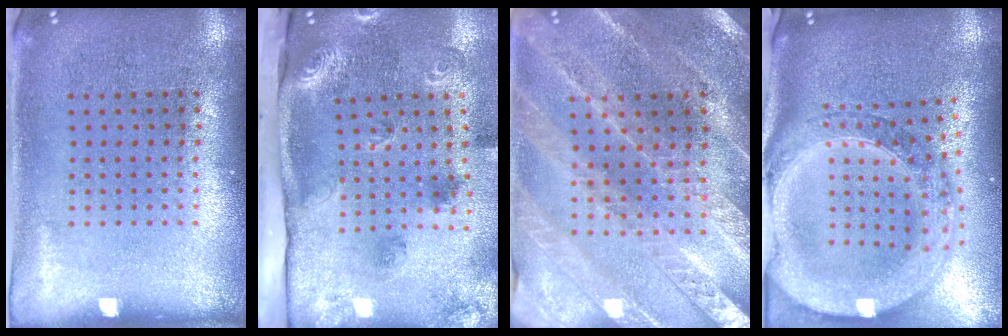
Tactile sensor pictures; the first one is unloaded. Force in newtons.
{"total": 2.5, "press": 1.9, "slide": 1.7}
{"total": 2.4, "press": 2.4, "slide": 0.4}
{"total": 3.8, "press": 2.9, "slide": 2.4}